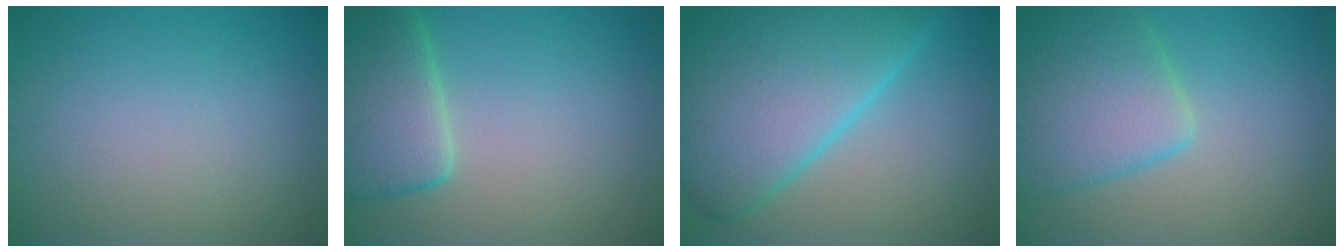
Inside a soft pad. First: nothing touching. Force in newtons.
{"total": 6.4, "press": 6.4, "slide": 0.5}
{"total": 13.6, "press": 13.6, "slide": 0.4}
{"total": 6.5, "press": 6.5, "slide": 0.6}